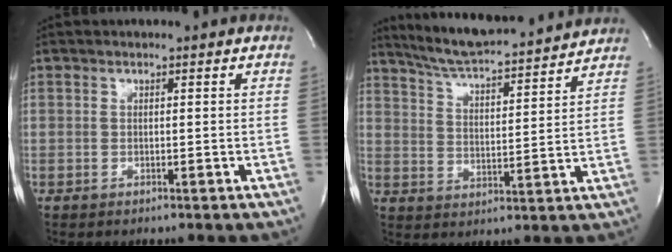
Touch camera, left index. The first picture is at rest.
{"total": 16.1, "force": [14.7, 1.1, 6.4], "torque": [-0.110, 0.009, 0.223]}